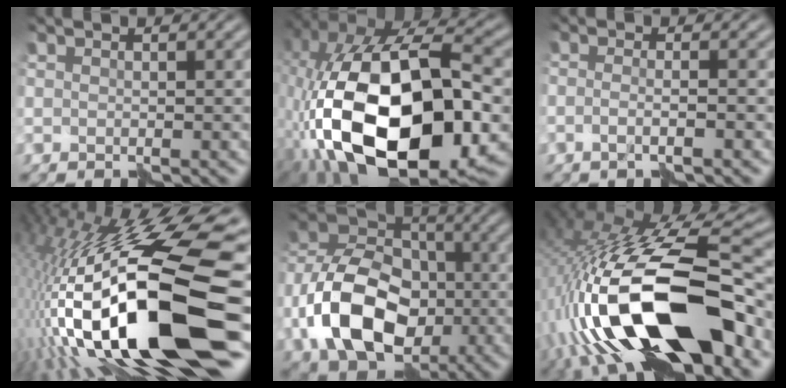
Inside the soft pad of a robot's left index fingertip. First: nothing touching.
{"total": 19.6, "force": [-4.6, 10.6, 15.8], "torque": [-0.338, -0.016, -0.066]}
{"total": 2.9, "force": [-0.2, 1.5, 2.5], "torque": [-0.011, -0.001, -0.029]}
{"total": 19.6, "force": [-4.0, 6.3, 18.1], "torque": [-0.341, -0.034, -0.059]}
{"total": 12.7, "force": [-4.0, 8.9, 8.1], "torque": [-0.166, -0.003, -0.086]}
{"total": 17.7, "force": [-6.8, 6.4, 15.0], "torque": [-0.268, 0.015, -0.114]}